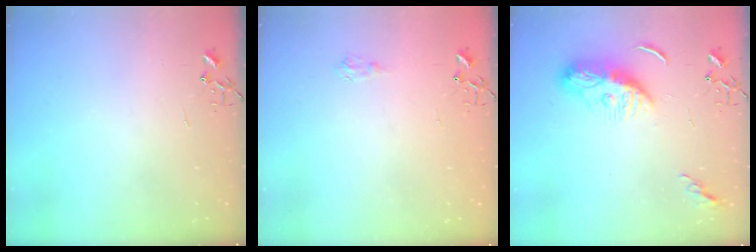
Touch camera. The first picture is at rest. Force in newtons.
{"total": 5.7, "press": 5.7, "slide": 0.6}
{"total": 9.9, "press": 9.9, "slide": 1.1}